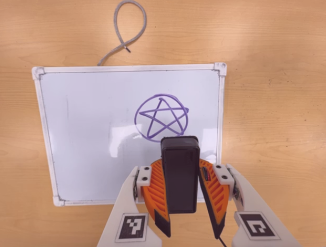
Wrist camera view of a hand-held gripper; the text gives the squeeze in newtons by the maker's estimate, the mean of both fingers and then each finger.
{"total": 8.6, "left": 7.9, "right": 9.4}